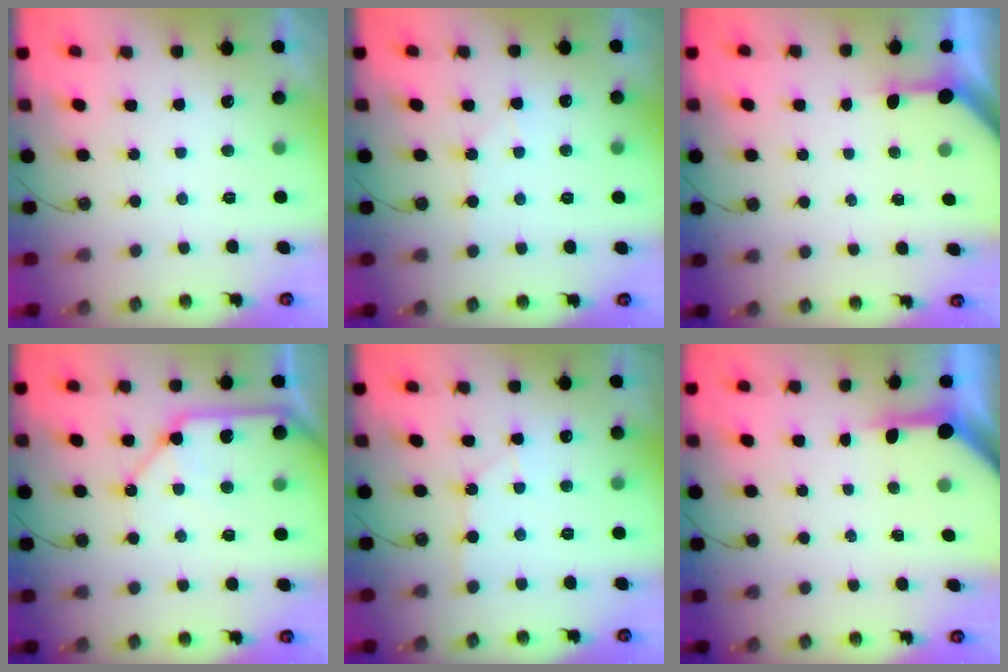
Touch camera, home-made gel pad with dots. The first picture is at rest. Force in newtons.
{"total": 3.9, "press": 3.8, "slide": 0.7}
{"total": 3.0, "press": 3.0, "slide": 0.2}
{"total": 14.3, "press": 14.2, "slide": 1.7}
{"total": 4.4, "press": 4.3, "slide": 0.7}
{"total": 5.3, "press": 5.3, "slide": 0.5}